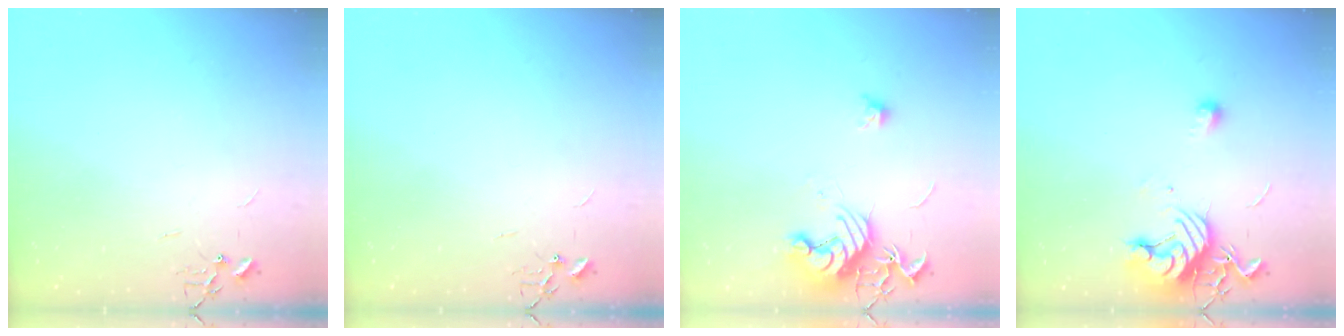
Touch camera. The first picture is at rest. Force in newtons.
{"total": 0.0}
{"total": 13.1, "press": 13.1, "slide": 1.0}
{"total": 11.5, "press": 11.5, "slide": 0.6}